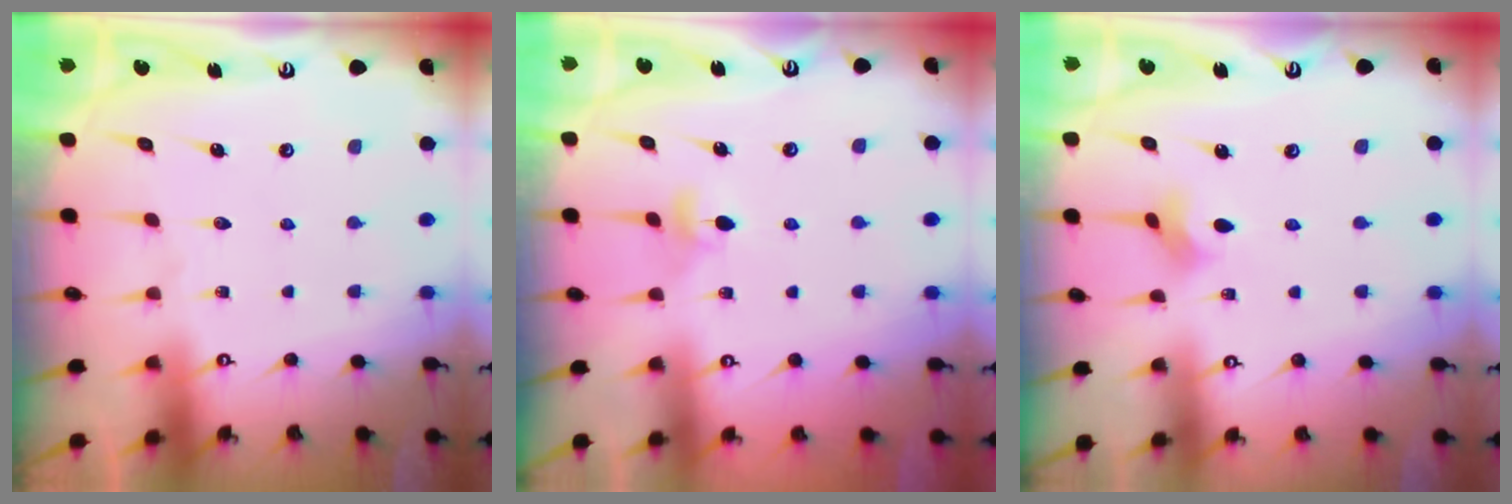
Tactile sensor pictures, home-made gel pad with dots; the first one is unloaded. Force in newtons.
{"total": 4.0, "press": 4.0, "slide": 0.5}
{"total": 2.8, "press": 2.8, "slide": 0.7}